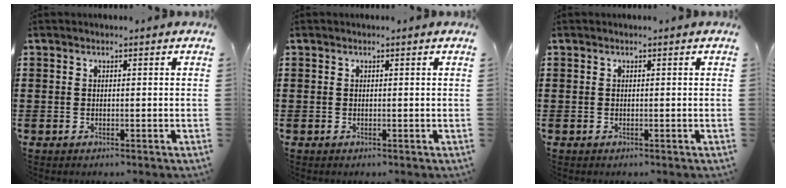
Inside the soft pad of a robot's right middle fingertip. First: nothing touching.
{"total": 0.0}
{"total": 0.0}